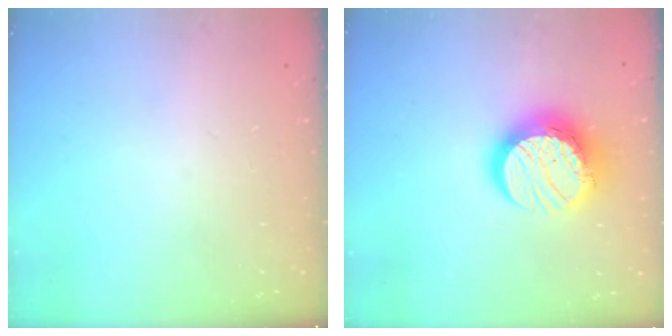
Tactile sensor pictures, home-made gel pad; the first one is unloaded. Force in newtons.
{"total": 14.8, "press": 14.8, "slide": 1.5}